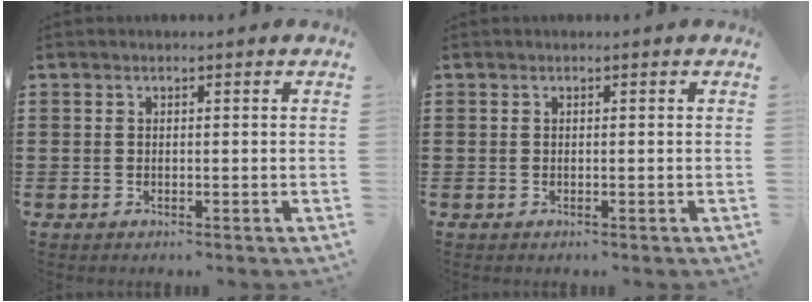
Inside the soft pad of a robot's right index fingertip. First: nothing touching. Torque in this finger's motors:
{"motor_torque": [0.00, 0.00, 0.00, 0.00]}